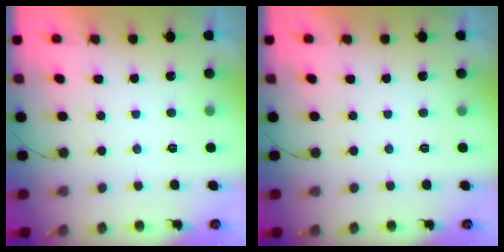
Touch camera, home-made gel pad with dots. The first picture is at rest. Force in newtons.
{"total": 0.0}